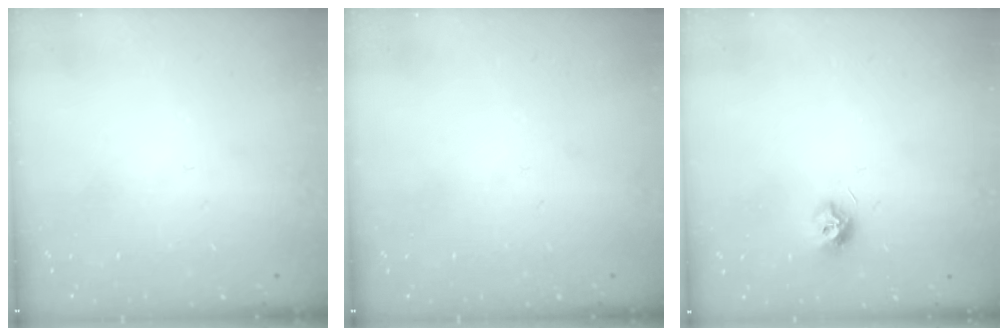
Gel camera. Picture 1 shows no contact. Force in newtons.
{"total": 0.0}
{"total": 7.3, "press": 7.3, "slide": 0.3}